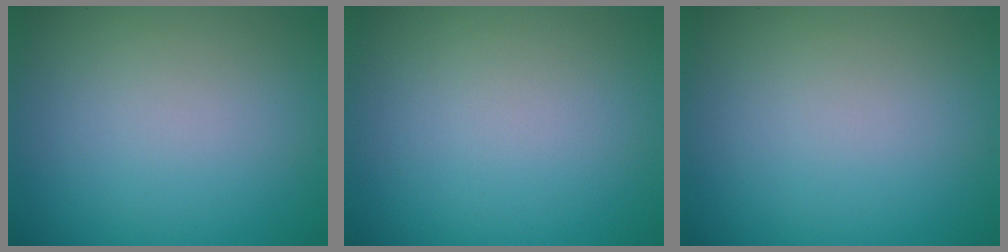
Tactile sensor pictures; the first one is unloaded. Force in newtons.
{"total": 0.0}
{"total": 0.0}